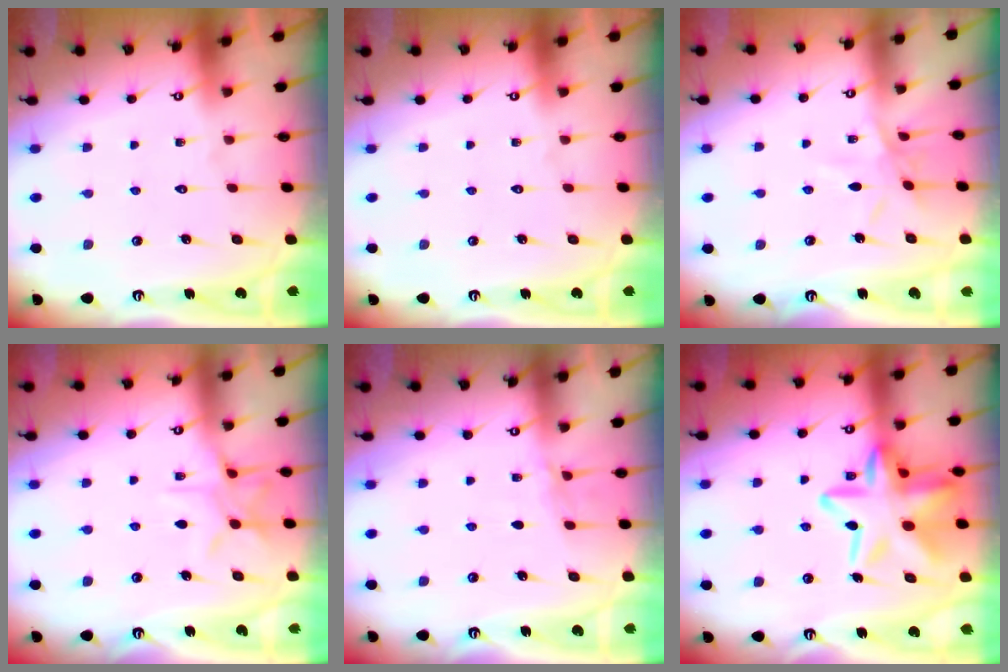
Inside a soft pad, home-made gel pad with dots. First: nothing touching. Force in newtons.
{"total": 0.0}
{"total": 6.4, "press": 6.3, "slide": 0.7}
{"total": 9.0, "press": 8.9, "slide": 0.7}
{"total": 3.7, "press": 3.5, "slide": 1.2}
{"total": 20.7, "press": 20.6, "slide": 1.9}